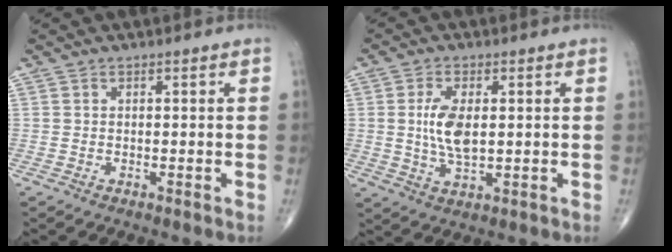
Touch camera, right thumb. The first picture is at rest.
{"total": 7.5, "force": [0.8, 3.5, 6.6], "torque": [-0.132, -0.009, 0.017]}